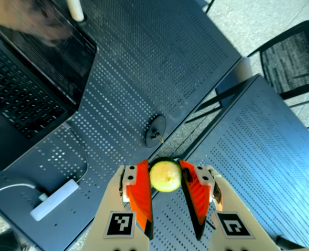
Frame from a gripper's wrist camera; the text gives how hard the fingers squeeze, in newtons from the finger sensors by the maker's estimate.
{"total": 8.0, "left": 7.6, "right": 8.4}